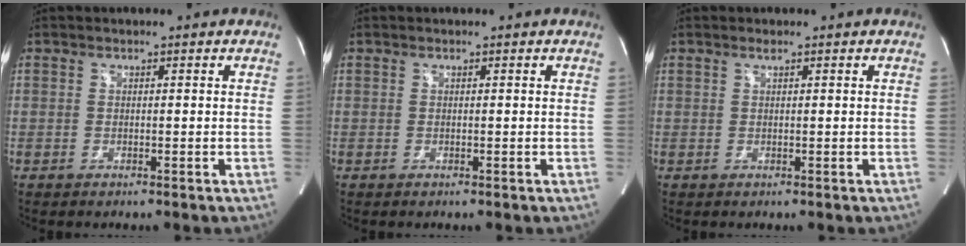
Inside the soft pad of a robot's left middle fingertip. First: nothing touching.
{"total": 0.0}
{"total": 0.6, "force": [0.4, 0.0, 0.4], "torque": [-0.011, 0.001, 0.010]}